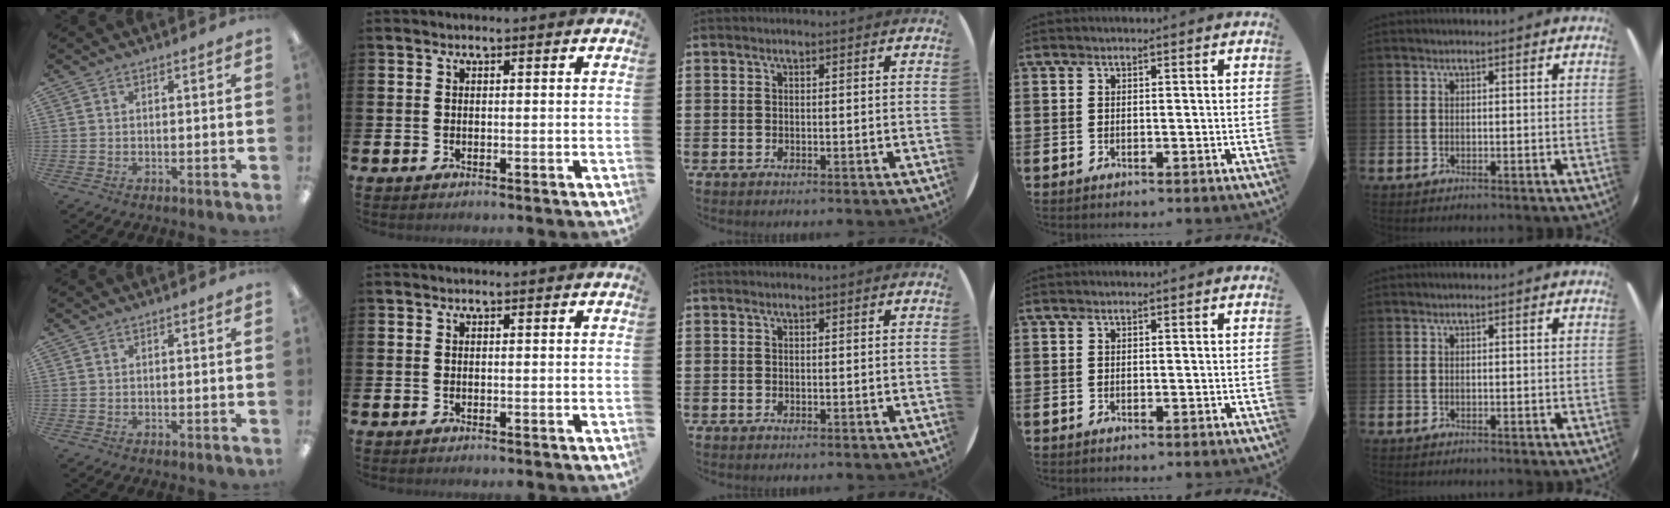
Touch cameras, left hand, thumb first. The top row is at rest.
{}